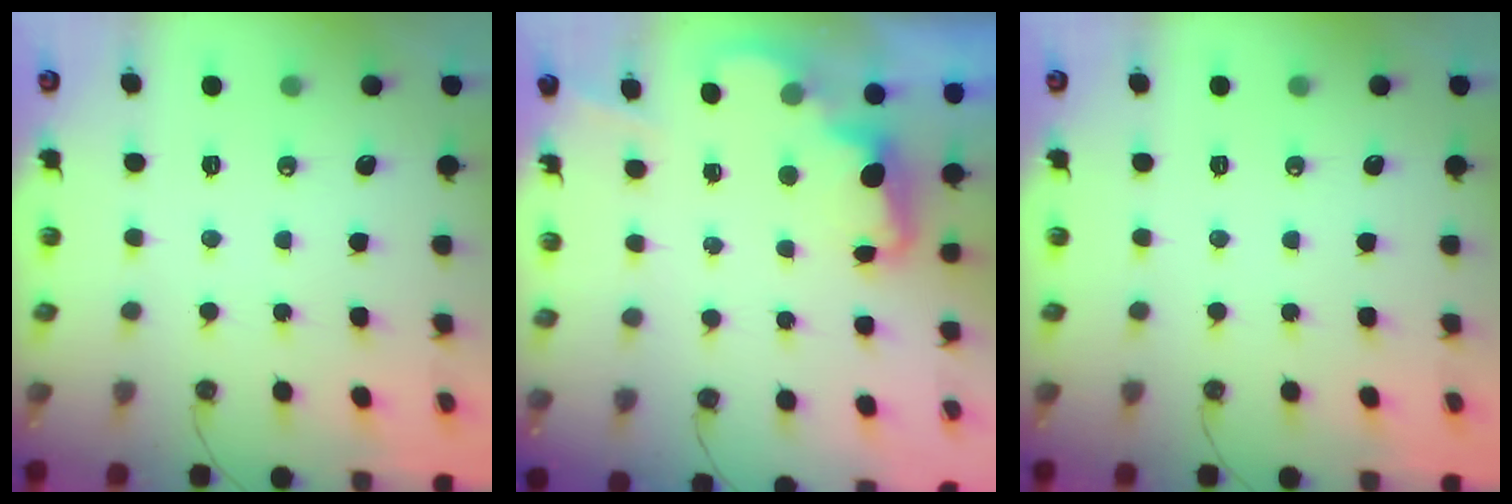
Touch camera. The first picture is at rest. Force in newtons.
{"total": 2.3, "press": 2.2, "slide": 0.5}
{"total": 0.0}